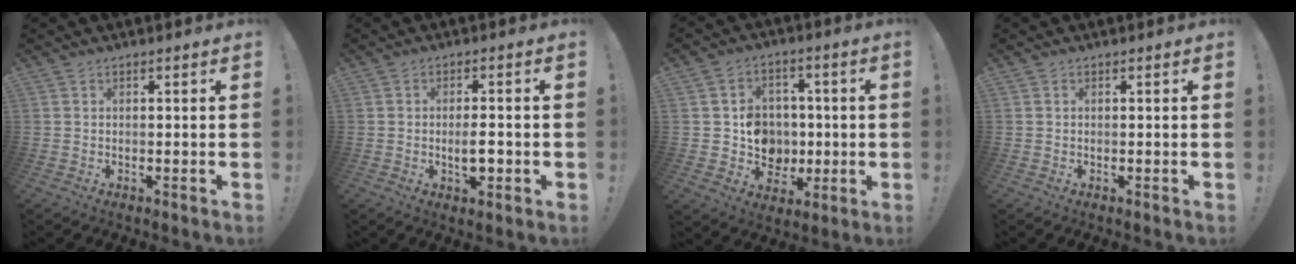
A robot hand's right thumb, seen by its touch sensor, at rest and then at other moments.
{"total": 5.2, "force": [-1.2, 2.1, 4.6], "torque": [-0.069, 0.001, -0.022]}
{"total": 11.4, "force": [-0.6, 10.7, 3.9], "torque": [-0.041, 0.012, 0.006]}
{"total": 0.0}